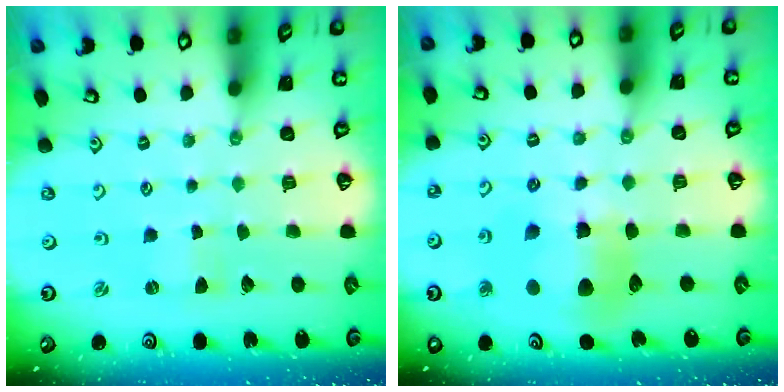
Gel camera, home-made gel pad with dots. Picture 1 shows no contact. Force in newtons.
{"total": 12.8, "press": 12.7, "slide": 2.0}